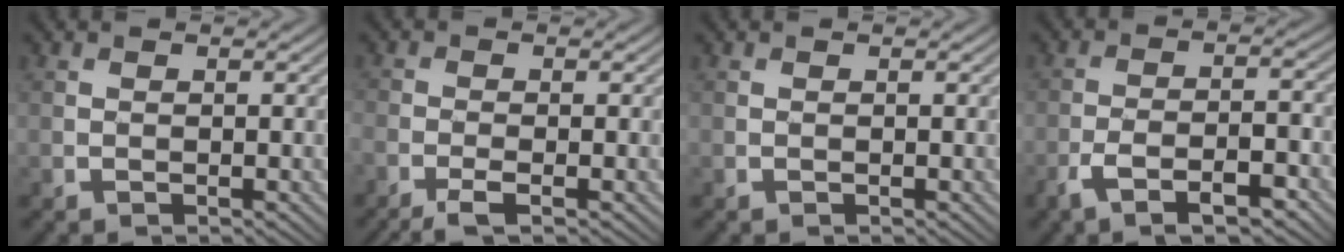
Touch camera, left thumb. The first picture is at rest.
{"total": 3.4, "force": [-2.3, 0.7, 2.4], "torque": [-0.051, -0.002, -0.049]}
{"total": 0.0}
{"total": 7.1, "force": [-4.5, 2.1, 5.1], "torque": [-0.093, 0.000, -0.080]}